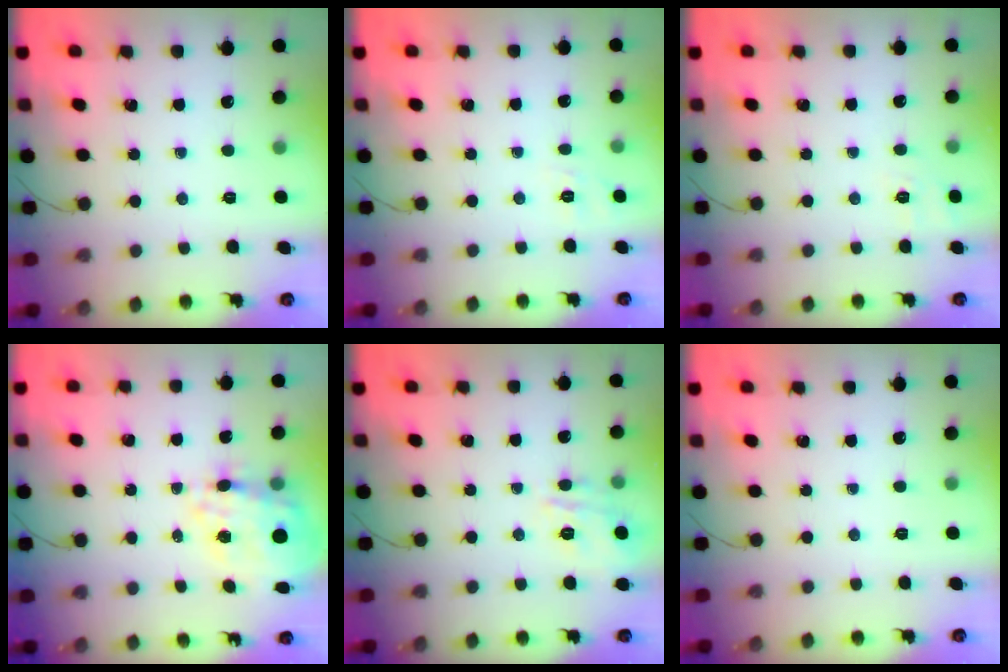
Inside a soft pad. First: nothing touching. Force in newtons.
{"total": 2.9, "press": 2.4, "slide": 1.7}
{"total": 9.0, "press": 8.8, "slide": 1.8}
{"total": 17.9, "press": 17.6, "slide": 3.5}
{"total": 9.2, "press": 9.1, "slide": 0.6}
{"total": 0.0}